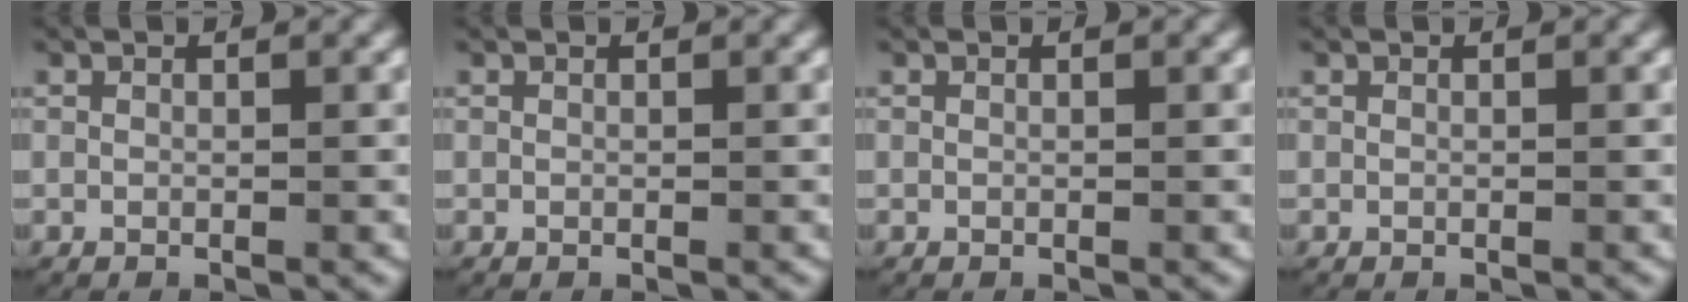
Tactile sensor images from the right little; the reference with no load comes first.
{"total": 0.0}
{"total": 0.0}
{"total": 0.0}